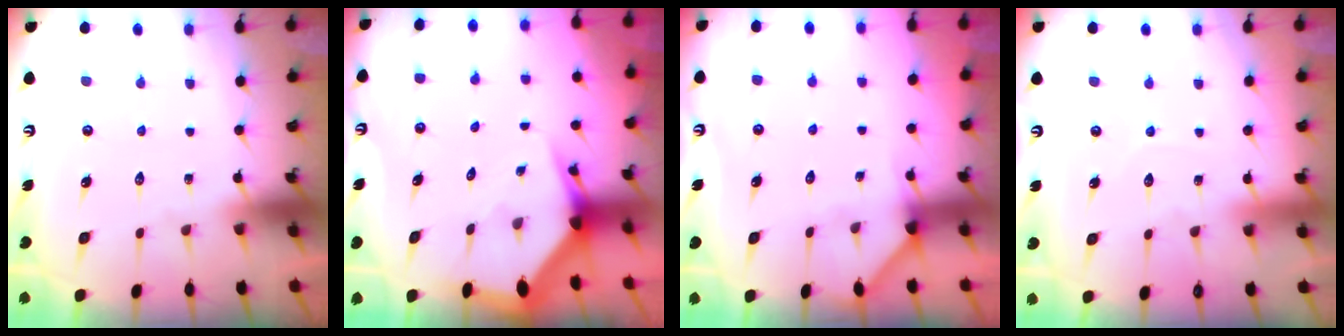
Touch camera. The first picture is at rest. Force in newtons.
{"total": 3.4, "press": 3.3, "slide": 0.5}
{"total": 3.3, "press": 3.3, "slide": 0.3}
{"total": 2.7, "press": 2.7, "slide": 0.2}